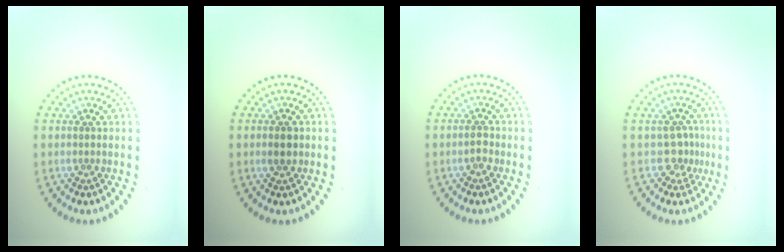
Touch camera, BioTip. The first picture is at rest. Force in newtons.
{"total": 2.0, "press": 2.0, "slide": 0.0}
{"total": 1.1, "press": 1.1, "slide": 0.3}
{"total": 1.8, "press": 1.4, "slide": 1.2}